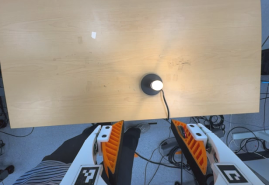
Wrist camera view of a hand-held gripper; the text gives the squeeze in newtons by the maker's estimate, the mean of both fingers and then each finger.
{"total": 0.0}